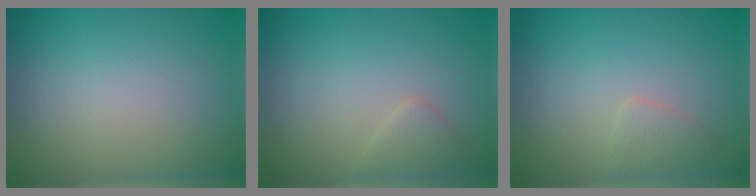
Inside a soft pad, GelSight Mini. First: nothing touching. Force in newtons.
{"total": 1.3, "press": 1.3, "slide": 0.1}
{"total": 1.1, "press": 1.1, "slide": 0.0}